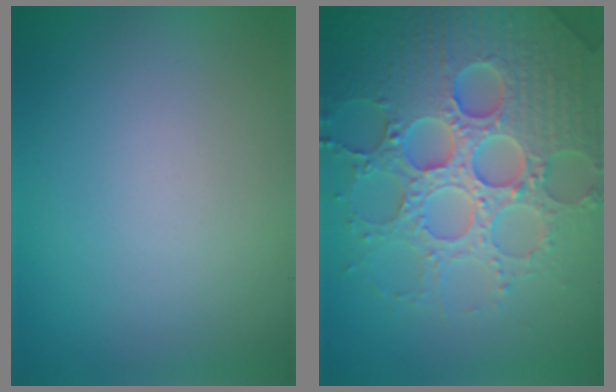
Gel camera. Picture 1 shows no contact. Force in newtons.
{"total": 8.1, "press": 7.9, "slide": 1.8}